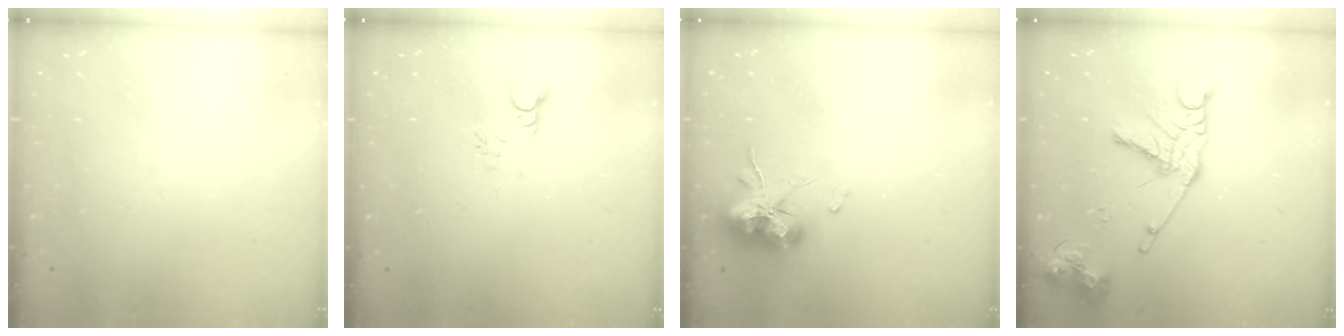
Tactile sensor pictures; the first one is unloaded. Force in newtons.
{"total": 2.3, "press": 2.3, "slide": 0.2}
{"total": 15.1, "press": 15.0, "slide": 1.0}
{"total": 14.2, "press": 14.2, "slide": 1.3}